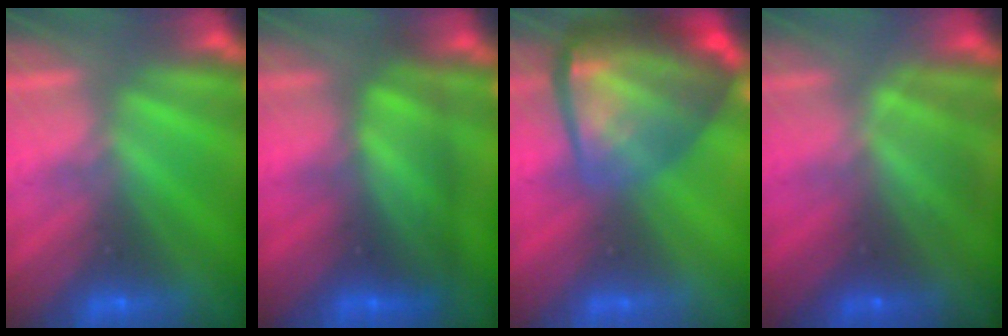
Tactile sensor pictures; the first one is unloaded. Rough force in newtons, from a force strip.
{"total": 6.1}
{"total": 5.5}
{"total": 1.7}